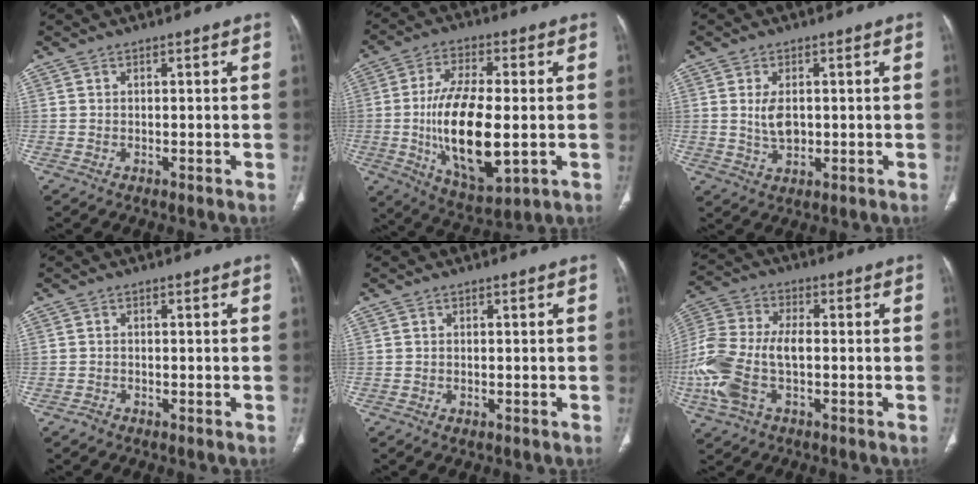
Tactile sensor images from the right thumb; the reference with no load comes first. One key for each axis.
{"total": 18.3, "fx": -2.0, "fy": 7.7, "fz": 16.5, "tx": -0.299, "ty": -0.009, "tz": -0.023}
{"total": 4.6, "fx": 0.4, "fy": 2.8, "fz": 3.7, "tx": -0.068, "ty": -0.007, "tz": 0.013}
{"total": 0.9, "fx": -0.7, "fy": 0.5, "fz": 0.2, "tx": -0.005, "ty": 0.001, "tz": -0.018}
{"total": 0.9, "fx": -0.4, "fy": 0.6, "fz": 0.6, "tx": -0.011, "ty": 0.000, "tz": -0.004}
{"total": 15.9, "fx": -3.3, "fy": 9.1, "fz": 12.6, "tx": -0.299, "ty": 0.018, "tz": -0.060}